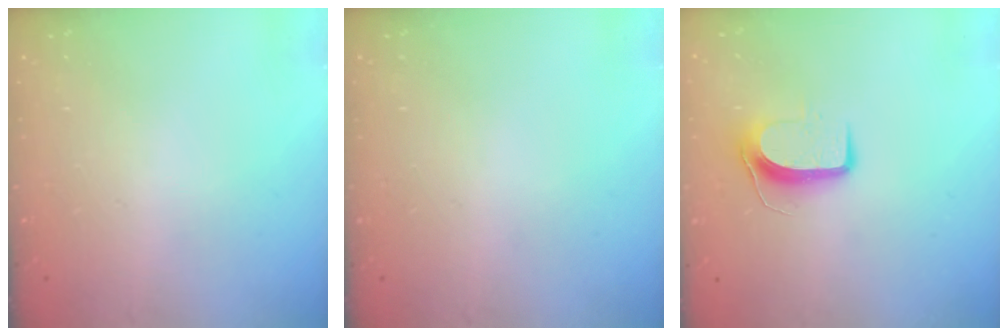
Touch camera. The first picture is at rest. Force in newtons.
{"total": 0.0}
{"total": 8.9, "press": 8.9, "slide": 0.7}